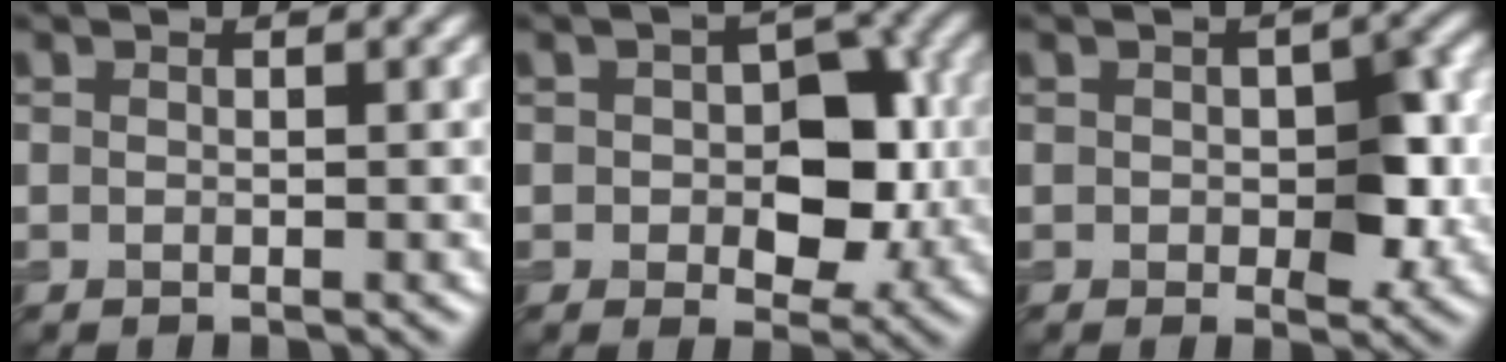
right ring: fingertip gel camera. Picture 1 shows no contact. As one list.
[{"total": 7.0, "force": [-0.1, 4.2, 5.6], "torque": [-0.075, -0.003, -0.003]}, {"total": 4.6, "force": [-0.2, 2.5, 3.9], "torque": [-0.054, -0.004, 0.002]}]